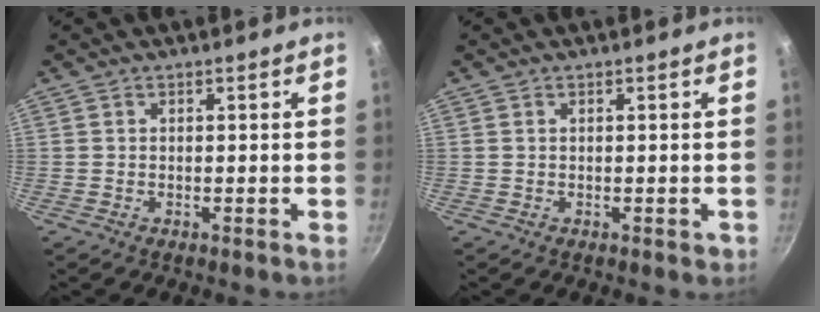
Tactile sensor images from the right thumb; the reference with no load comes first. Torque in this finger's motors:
{"motor_torque": [-0.20, 0.61, -0.10, 0.17, 0.01]}